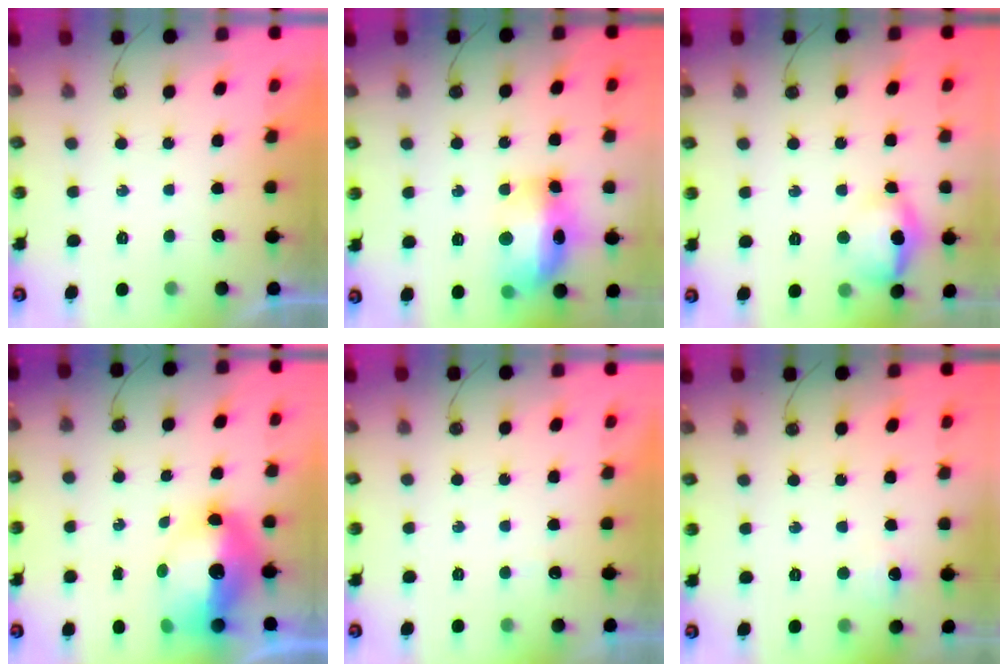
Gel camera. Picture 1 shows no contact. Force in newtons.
{"total": 15.0, "press": 14.9, "slide": 1.3}
{"total": 18.4, "press": 13.5, "slide": 12.5}
{"total": 13.7, "press": 13.6, "slide": 1.6}
{"total": 2.5, "press": 2.4, "slide": 0.5}
{"total": 3.7, "press": 3.7, "slide": 0.6}